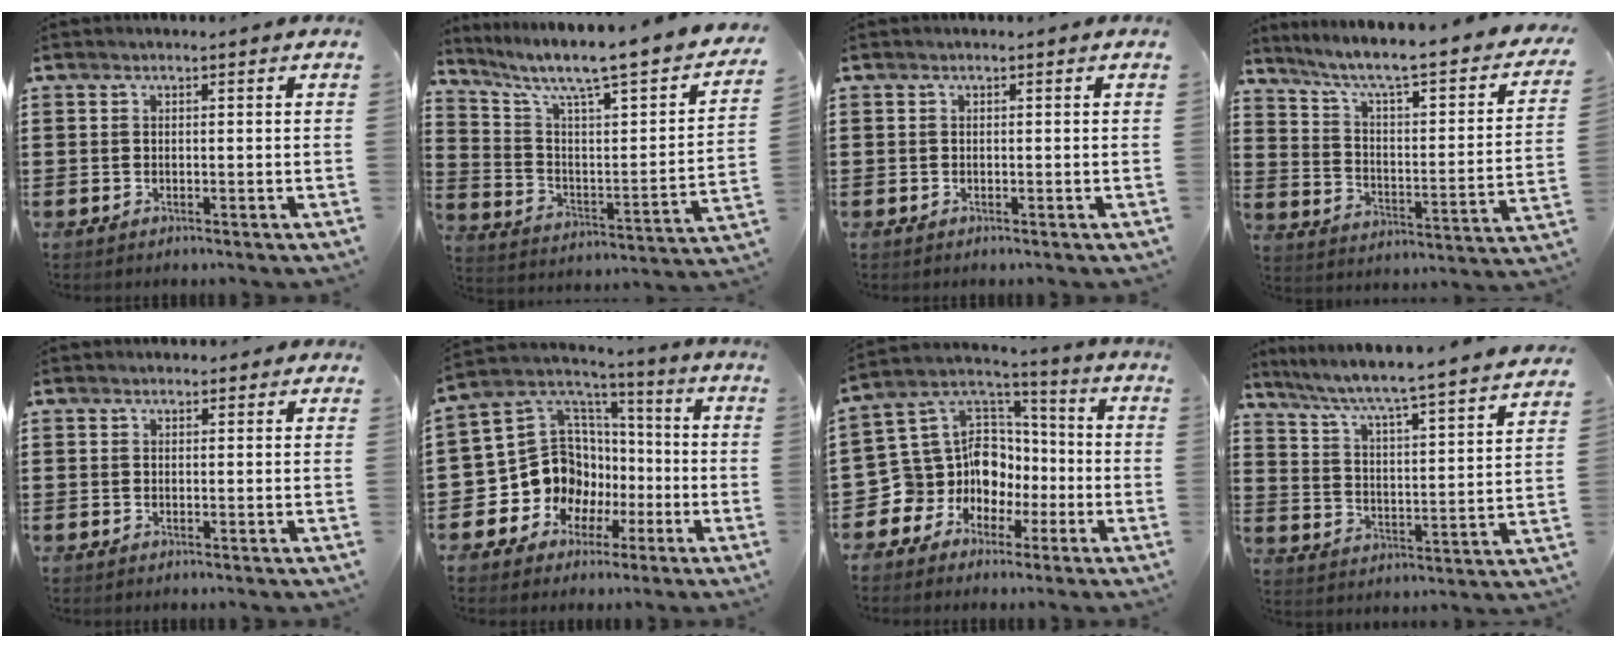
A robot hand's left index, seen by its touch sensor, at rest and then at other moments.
{"total": 6.6, "force": [5.2, 0.6, 4.1], "torque": [-0.097, -0.052, 0.074]}
{"total": 0.0}
{"total": 5.9, "force": [3.8, 0.7, 4.4], "torque": [-0.103, -0.035, 0.051]}
{"total": 0.8, "force": [0.4, 0.7, 0.2], "torque": [0.002, 0.003, 0.005]}
{"total": 12.3, "force": [-2.7, 11.1, 4.7], "torque": [-0.145, -0.006, -0.042]}
{"total": 11.5, "force": [-2.3, 10.6, 4.0], "torque": [-0.125, -0.013, -0.035]}
{"total": 4.8, "force": [4.1, -0.9, 2.3], "torque": [-0.065, -0.049, 0.057]}